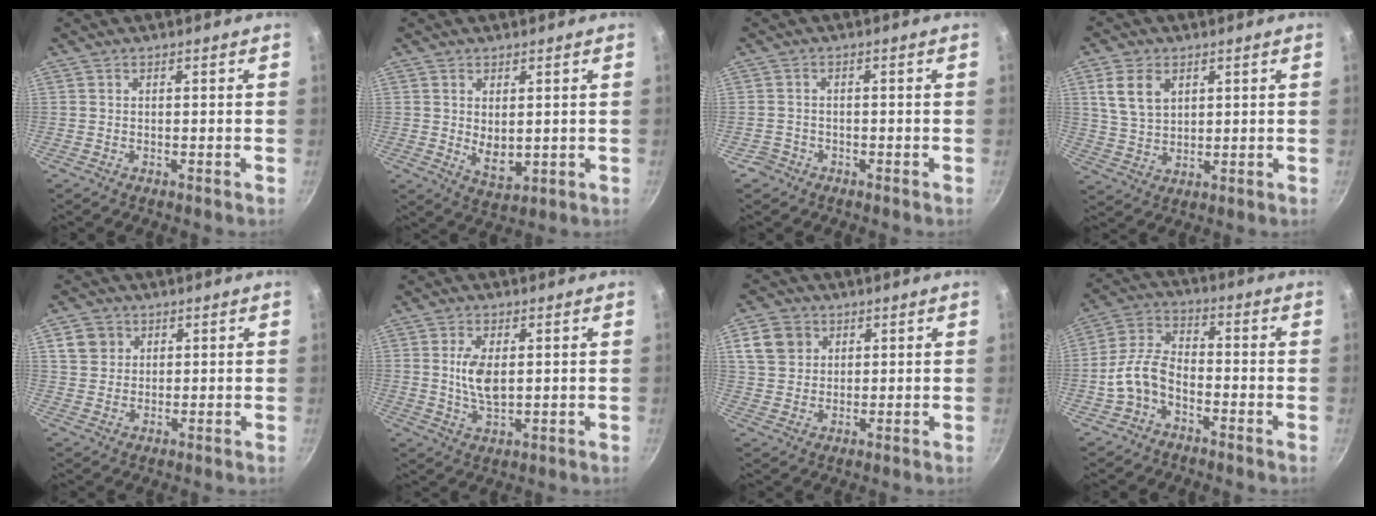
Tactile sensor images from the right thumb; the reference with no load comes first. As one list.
[{"total": 5.2, "force": [0.7, 2.8, 4.3], "torque": [-0.064, -0.017, 0.023]}, {"total": 2.1, "force": [-1.3, 1.6, 0.1], "torque": [0.007, 0.021, -0.017]}, {"total": 7.7, "force": [2.9, 5.4, 4.6], "torque": [-0.070, -0.011, 0.062]}, {"total": 4.8, "force": [1.8, 4.2, 1.4], "torque": [0.001, 0.004, 0.035]}, {"total": 6.7, "force": [1.0, 3.3, 5.7], "torque": [-0.108, -0.012, 0.023]}, {"total": 7.4, "force": [2.8, 6.1, 3.1], "torque": [-0.036, 0.003, 0.053]}, {"total": 8.4, "force": [-3.6, 5.1, 5.6], "torque": [-0.108, 0.043, -0.078]}]